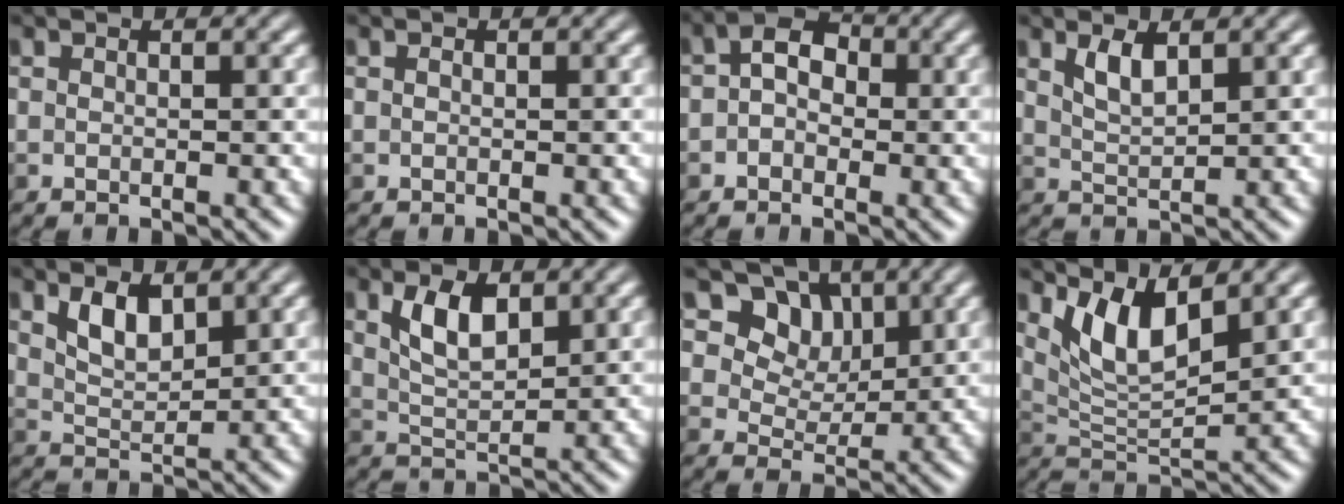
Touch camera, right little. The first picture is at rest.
{"total": 0.0}
{"total": 2.9, "force": [-0.1, 2.2, 2.0], "torque": [-0.029, 0.009, -0.013]}
{"total": 2.1, "force": [1.2, 0.7, 1.6], "torque": [-0.034, -0.004, 0.028]}
{"total": 2.7, "force": [1.5, 1.2, 1.8], "torque": [-0.038, -0.003, 0.033]}
{"total": 3.5, "force": [1.5, 1.7, 2.6], "torque": [-0.056, 0.003, 0.031]}
{"total": 8.2, "force": [4.4, 5.9, 3.6], "torque": [-0.065, -0.010, 0.079]}
{"total": 4.7, "force": [2.6, 1.4, 3.7], "torque": [-0.078, -0.011, 0.052]}